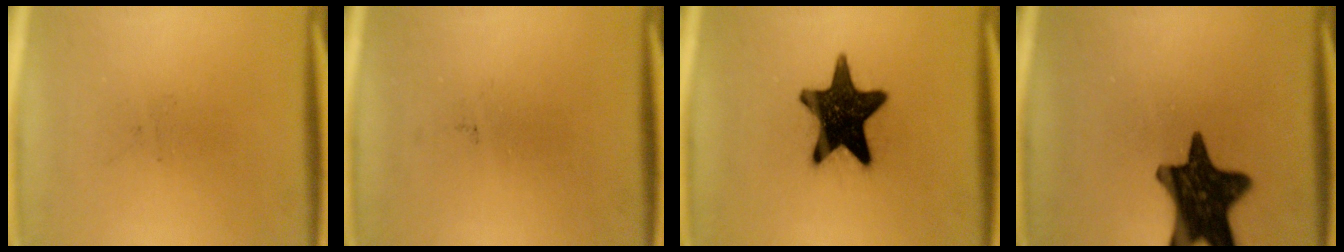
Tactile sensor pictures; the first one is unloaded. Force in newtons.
{"total": 0.0}
{"total": 17.0}
{"total": 15.6}